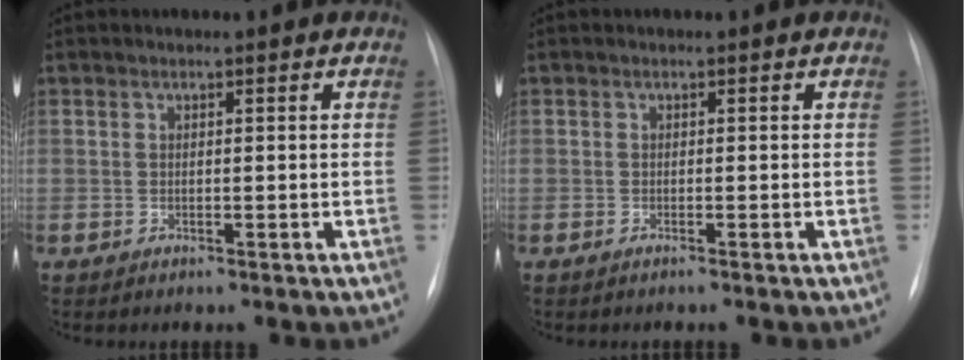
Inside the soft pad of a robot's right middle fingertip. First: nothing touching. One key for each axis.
{"total": 0.5, "fx": -0.4, "fy": -0.1, "fz": 0.3, "tx": -0.007, "ty": -0.001, "tz": -0.008}